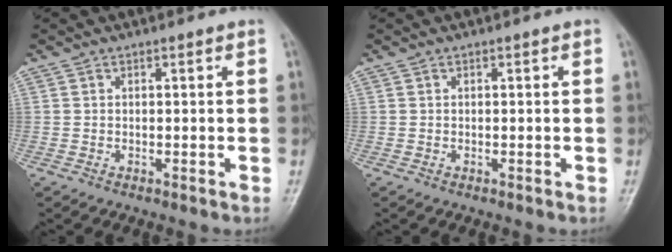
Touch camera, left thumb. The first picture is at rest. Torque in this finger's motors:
{"motor_torque": [0.00, 0.00, -0.01, -0.01, 0.00]}